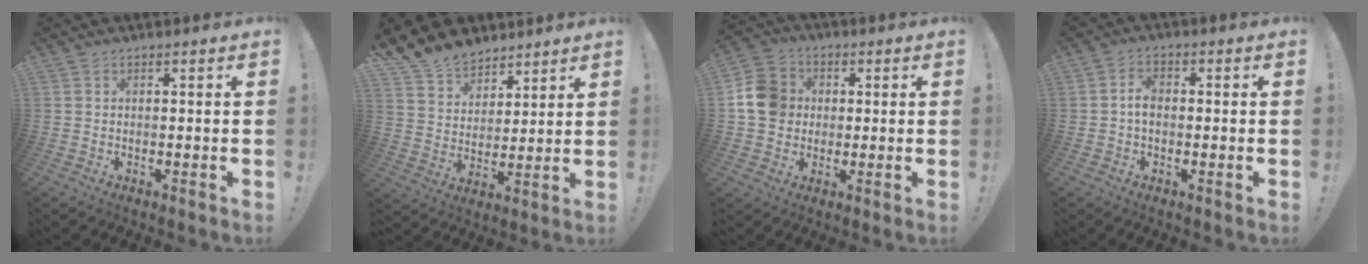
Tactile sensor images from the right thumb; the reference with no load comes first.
{"total": 11.5, "force": [9.4, 6.2, 1.9], "torque": [-0.059, -0.072, 0.189]}
{"total": 11.2, "force": [0.8, 10.2, 4.6], "torque": [-0.069, 0.008, 0.022]}
{"total": 3.5, "force": [-0.3, 2.4, 2.6], "torque": [-0.040, 0.006, -0.006]}